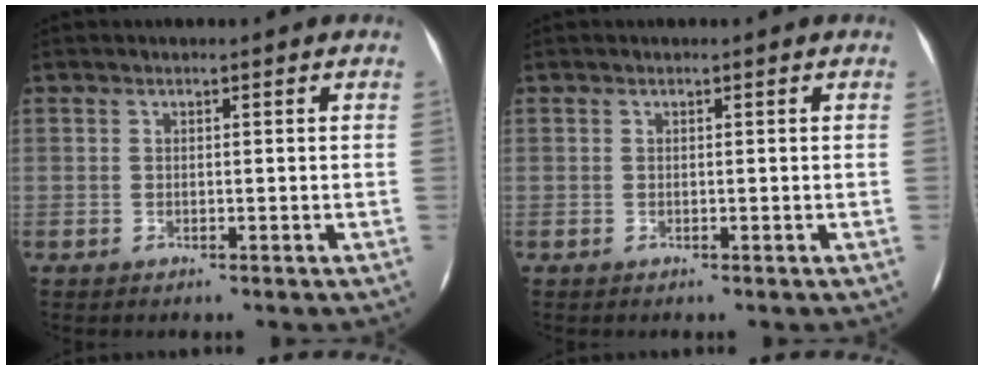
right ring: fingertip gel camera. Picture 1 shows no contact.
{"total": 0.0}